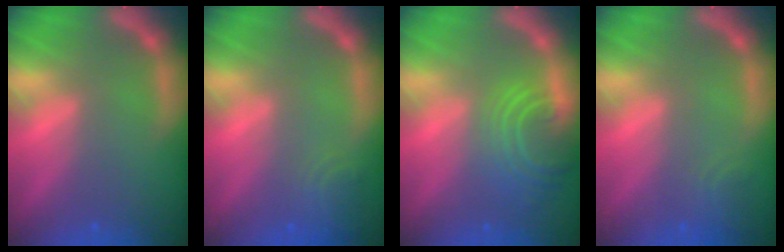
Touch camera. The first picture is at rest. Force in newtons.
{"total": 2.9}
{"total": 6.6}
{"total": 1.9}